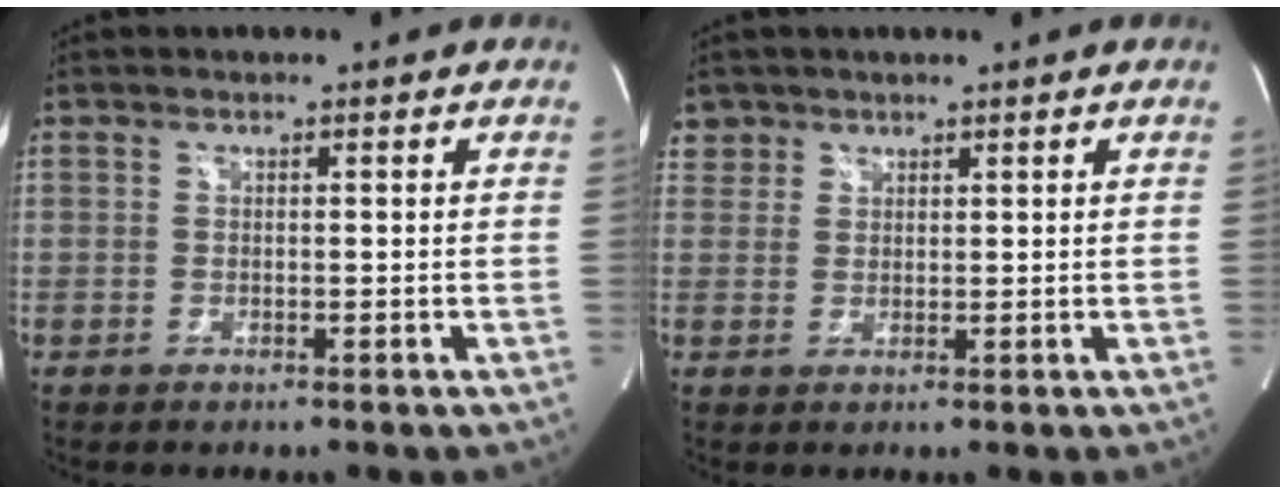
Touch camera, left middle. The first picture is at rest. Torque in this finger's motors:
{"motor_torque": [0.20, -0.14, 0.05, 0.01]}